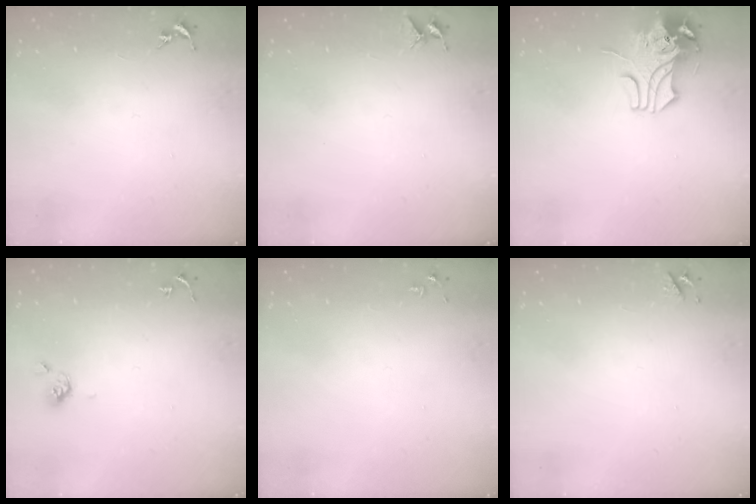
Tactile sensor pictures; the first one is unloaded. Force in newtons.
{"total": 4.0, "press": 4.0, "slide": 0.3}
{"total": 9.6, "press": 9.5, "slide": 1.4}
{"total": 5.1, "press": 4.9, "slide": 1.4}
{"total": 2.8, "press": 2.8, "slide": 0.4}
{"total": 3.6, "press": 3.5, "slide": 0.6}